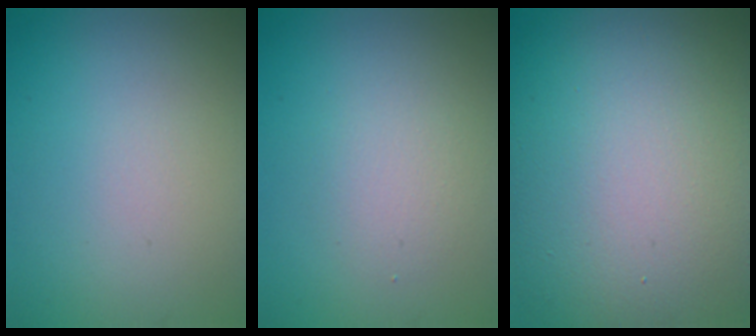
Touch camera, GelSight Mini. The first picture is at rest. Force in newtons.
{"total": 2.1, "press": 2.1, "slide": 0.0}
{"total": 17.3, "press": 17.2, "slide": 1.6}